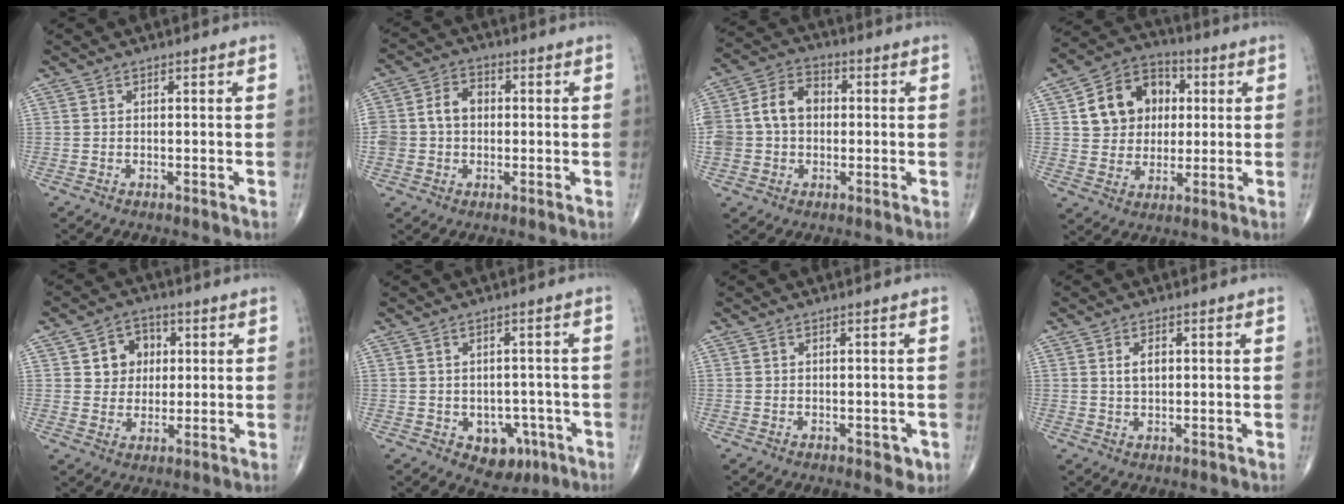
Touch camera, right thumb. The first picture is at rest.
{"total": 8.5, "force": [0.3, 6.7, 5.2], "torque": [-0.090, 0.025, 0.004]}
{"total": 13.0, "force": [0.7, 10.1, 8.1], "torque": [-0.160, 0.034, 0.011]}
{"total": 13.8, "force": [2.9, 11.5, 7.1], "torque": [-0.082, 0.010, 0.049]}
{"total": 7.6, "force": [1.9, 6.5, 3.3], "torque": [-0.013, -0.002, 0.030]}
{"total": 7.1, "force": [-2.7, 5.2, 4.1], "torque": [-0.015, 0.018, -0.025]}
{"total": 2.3, "force": [-0.8, 1.4, 1.6], "torque": [-0.005, 0.000, -0.006]}
{"total": 3.1, "force": [0.8, 1.9, 2.4], "torque": [-0.039, -0.002, 0.016]}